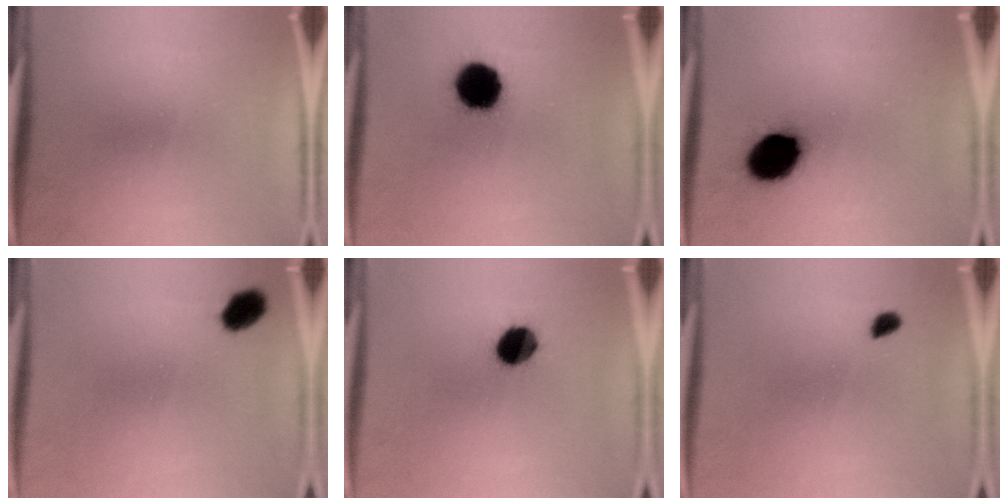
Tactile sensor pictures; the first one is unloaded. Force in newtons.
{"total": 14.5}
{"total": 13.0}
{"total": 4.6}
{"total": 8.7}
{"total": 1.7}